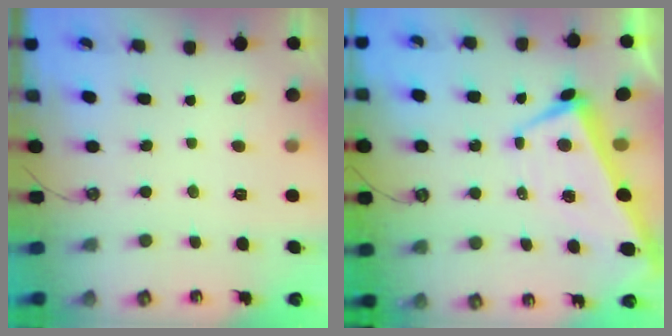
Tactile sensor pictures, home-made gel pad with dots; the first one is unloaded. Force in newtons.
{"total": 1.0, "press": 0.1, "slide": 1.0}